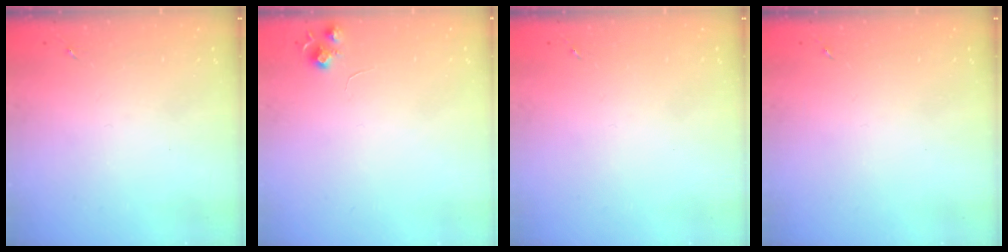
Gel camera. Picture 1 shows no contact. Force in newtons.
{"total": 6.5, "press": 6.5, "slide": 0.8}
{"total": 0.0}
{"total": 0.0}